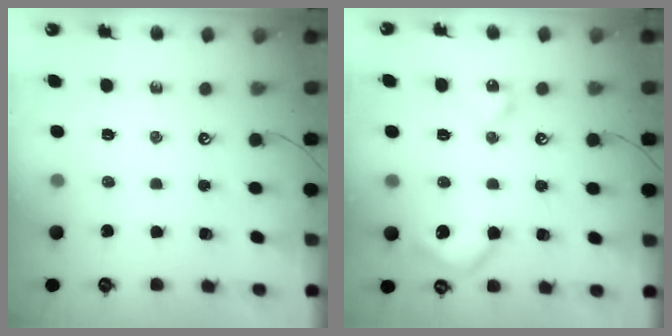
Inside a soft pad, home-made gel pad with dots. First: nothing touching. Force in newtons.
{"total": 10.1, "press": 10.0, "slide": 0.9}